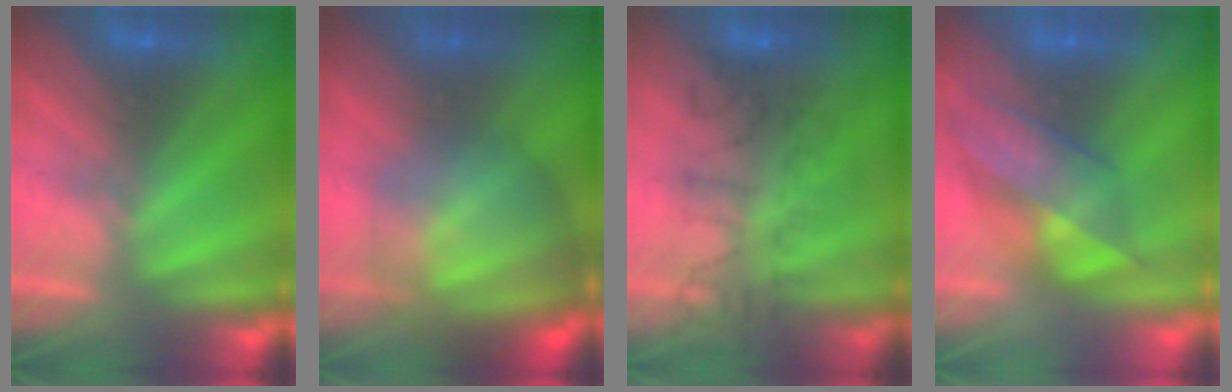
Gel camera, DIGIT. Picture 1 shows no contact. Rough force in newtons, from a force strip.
{"total": 9.0}
{"total": 5.4}
{"total": 4.4}